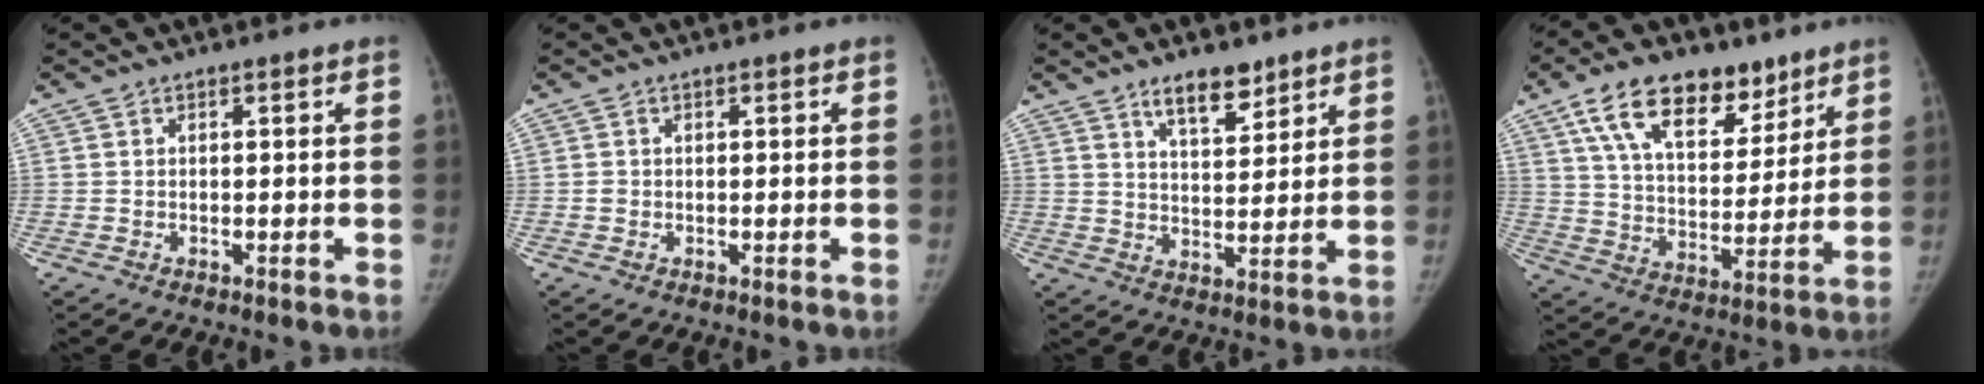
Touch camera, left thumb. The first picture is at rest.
{"total": 0.9, "force": [0.0, 0.9, 0.3], "torque": [-0.001, 0.001, 0.001]}
{"total": 7.6, "force": [5.5, 3.1, 4.1], "torque": [-0.040, -0.040, 0.093]}
{"total": 17.9, "force": [10.9, 9.7, 10.4], "torque": [-0.133, -0.037, 0.188]}